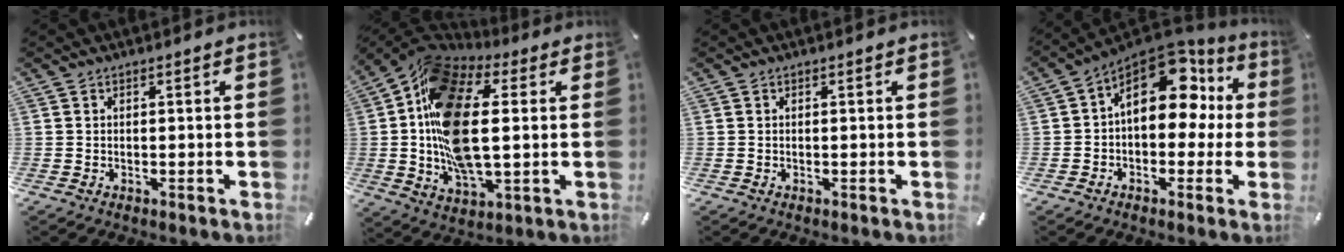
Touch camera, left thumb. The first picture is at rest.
{"total": 20.9, "force": [2.1, 11.6, 17.2], "torque": [-0.355, -0.002, 0.036]}
{"total": 0.0}
{"total": 17.5, "force": [5.6, 10.9, 12.6], "torque": [-0.170, -0.027, 0.095]}